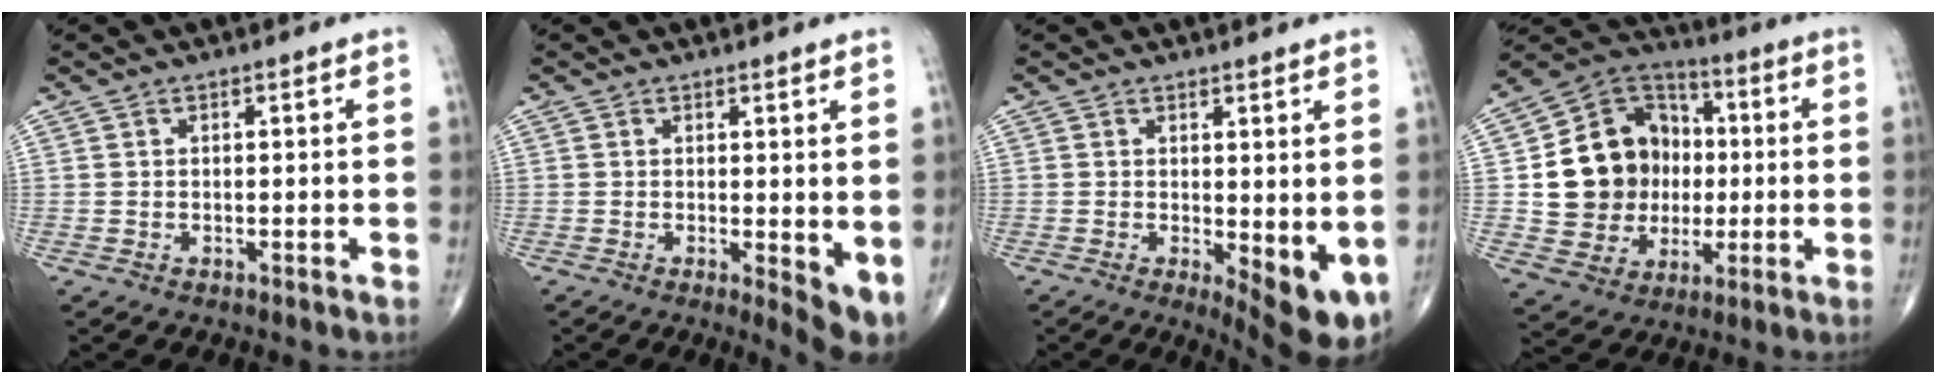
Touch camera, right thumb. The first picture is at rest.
{"total": 5.0, "force": [0.2, 1.7, 4.7], "torque": [-0.060, -0.014, 0.004]}
{"total": 8.3, "force": [-0.7, 3.0, 7.7], "torque": [-0.095, -0.020, -0.002]}
{"total": 18.2, "force": [0.4, 15.7, 9.3], "torque": [-0.110, 0.026, 0.018]}